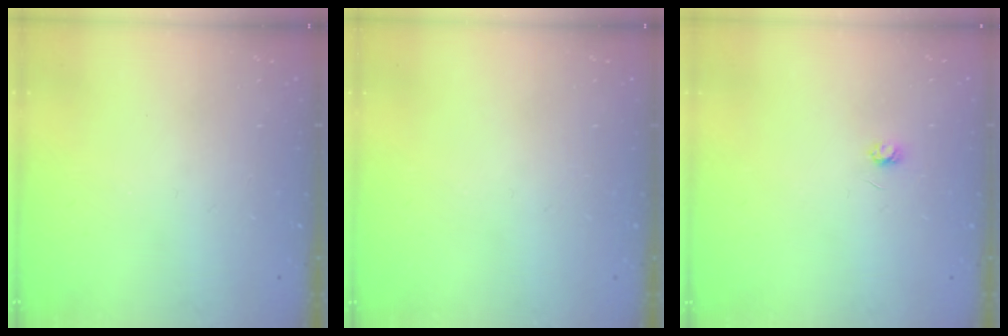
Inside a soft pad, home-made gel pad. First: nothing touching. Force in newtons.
{"total": 0.0}
{"total": 2.9, "press": 2.9, "slide": 0.3}